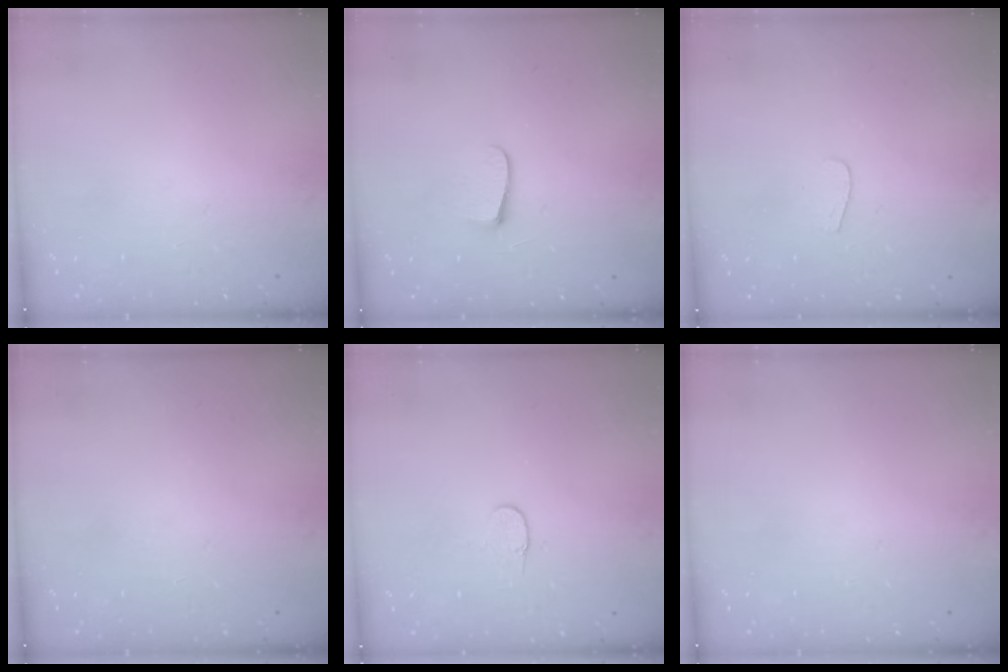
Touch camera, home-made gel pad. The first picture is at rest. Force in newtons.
{"total": 5.9, "press": 5.8, "slide": 0.5}
{"total": 3.7, "press": 3.7, "slide": 0.3}
{"total": 0.0}
{"total": 4.9, "press": 4.9, "slide": 0.4}
{"total": 0.0}